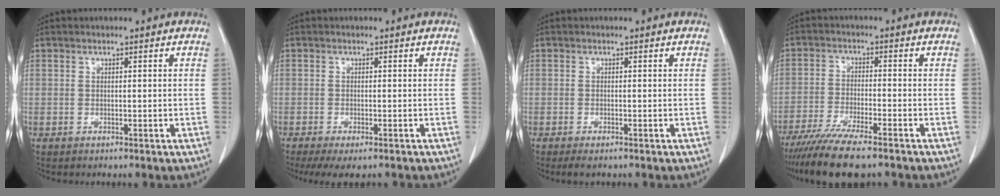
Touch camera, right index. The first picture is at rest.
{"total": 7.2, "force": [-5.9, 1.6, 3.8], "torque": [-0.045, -0.012, -0.089]}
{"total": 1.7, "force": [-1.2, 0.4, 1.1], "torque": [-0.016, -0.004, -0.016]}
{"total": 11.0, "force": [-8.8, 0.9, 6.5], "torque": [-0.104, -0.027, -0.144]}